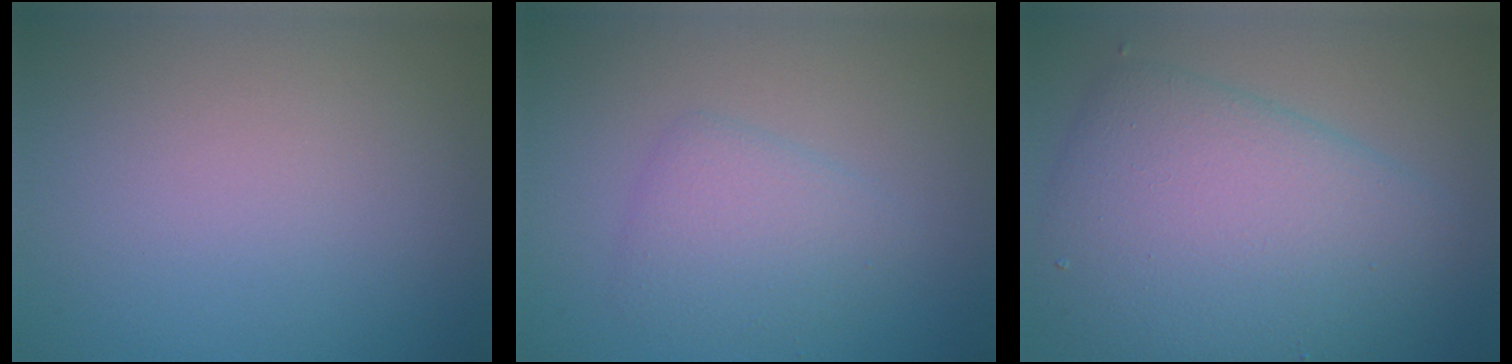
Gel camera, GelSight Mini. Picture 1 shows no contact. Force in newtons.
{"total": 2.7, "press": 2.7, "slide": 0.1}
{"total": 8.6, "press": 8.6, "slide": 0.1}